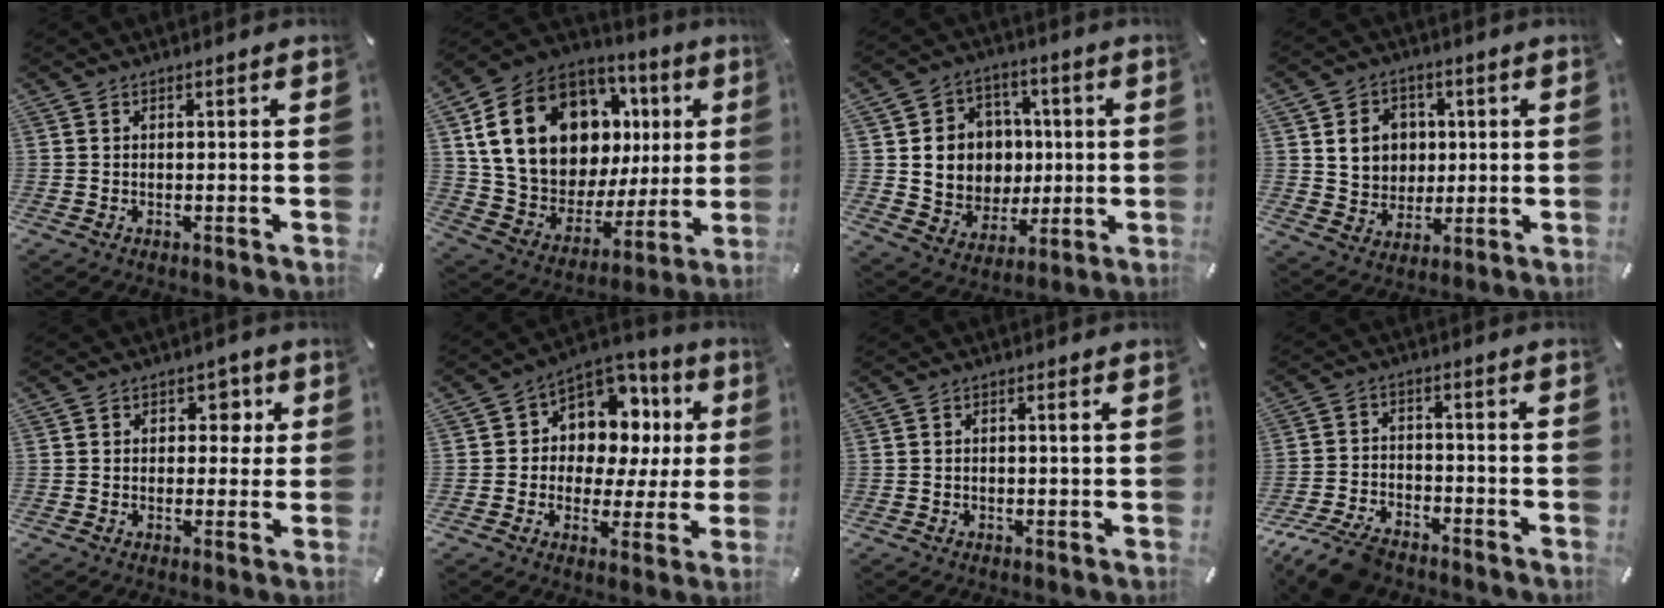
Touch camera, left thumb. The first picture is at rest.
{"total": 22.3, "force": [9.0, 15.1, 13.7], "torque": [-0.257, -0.048, 0.174]}
{"total": 11.4, "force": [0.8, 11.2, 1.8], "torque": [-0.031, -0.010, 0.031]}
{"total": 9.0, "force": [1.6, 8.4, 2.9], "torque": [-0.044, 0.004, 0.033]}
{"total": 5.0, "force": [0.9, 4.1, 2.7], "torque": [-0.015, -0.006, 0.004]}
{"total": 10.7, "force": [3.8, 8.9, 4.4], "torque": [-0.067, -0.039, 0.076]}
{"total": 1.1, "force": [-0.1, 0.3, 1.0], "torque": [-0.019, 0.002, -0.002]}
{"total": 9.4, "force": [-7.6, 3.9, 3.9], "torque": [-0.074, 0.037, -0.145]}